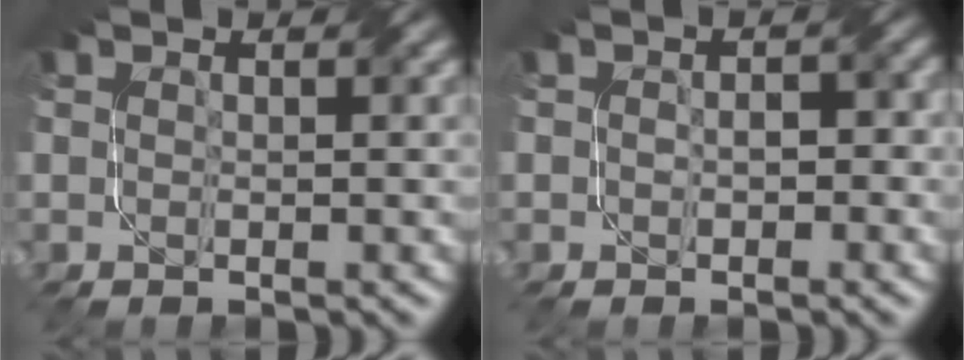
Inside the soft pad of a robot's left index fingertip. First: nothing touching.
{"total": 1.8, "force": [-0.2, 1.2, 1.3], "torque": [-0.017, 0.005, -0.004]}